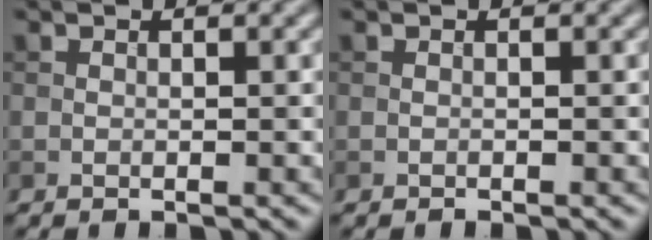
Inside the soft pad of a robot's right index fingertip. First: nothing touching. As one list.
[{"total": 0.0}]